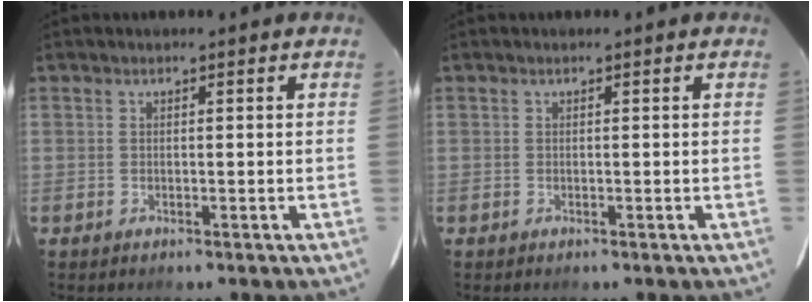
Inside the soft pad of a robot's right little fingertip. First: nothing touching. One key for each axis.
{"total": 0.0}